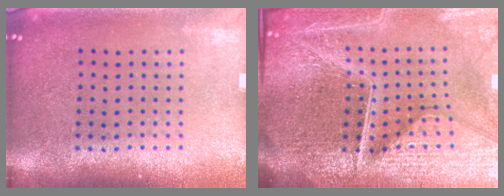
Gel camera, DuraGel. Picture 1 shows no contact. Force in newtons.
{"total": 7.1, "press": 6.2, "slide": 3.4}